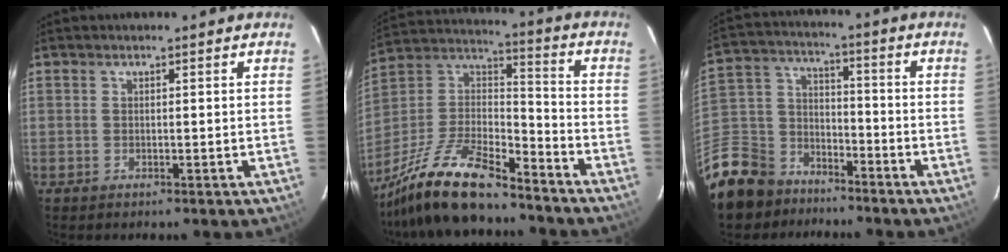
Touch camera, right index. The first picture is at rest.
{"total": 20.1, "force": [-15.6, 5.4, 11.5], "torque": [-0.246, -0.007, -0.281]}
{"total": 15.7, "force": [-10.7, 10.8, 4.0], "torque": [-0.132, 0.042, -0.179]}